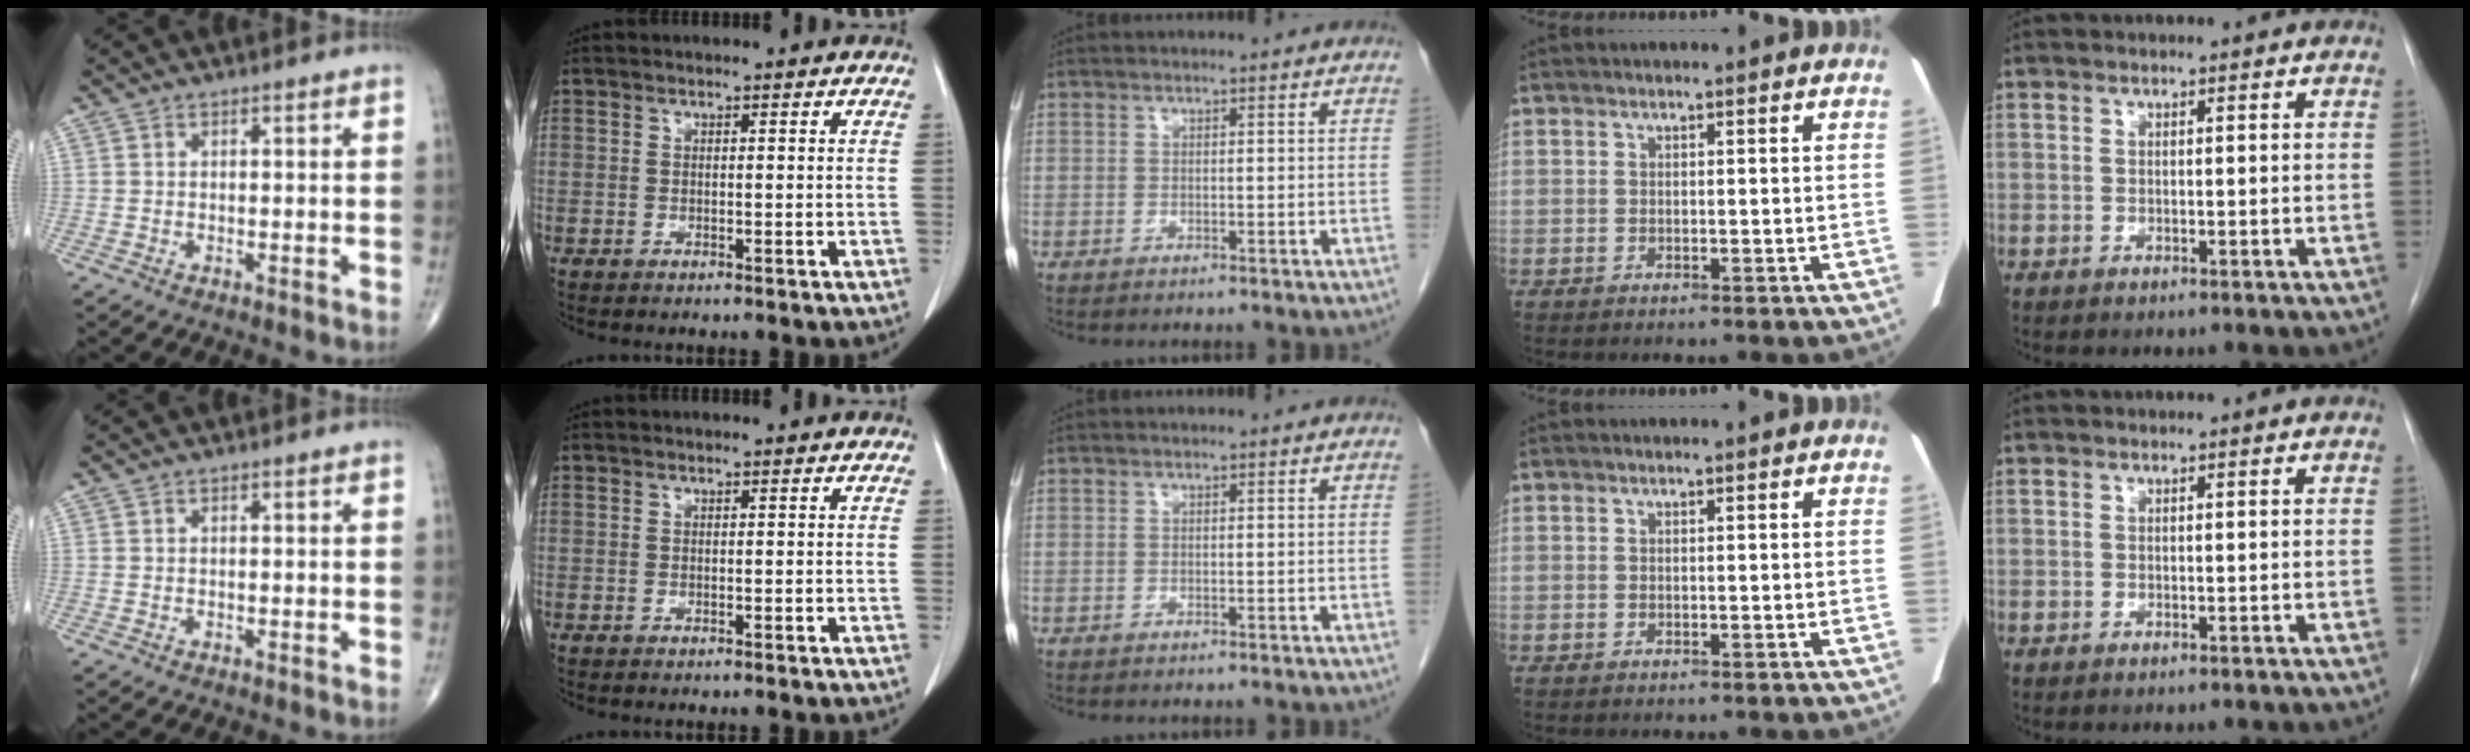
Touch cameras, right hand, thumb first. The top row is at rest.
{}